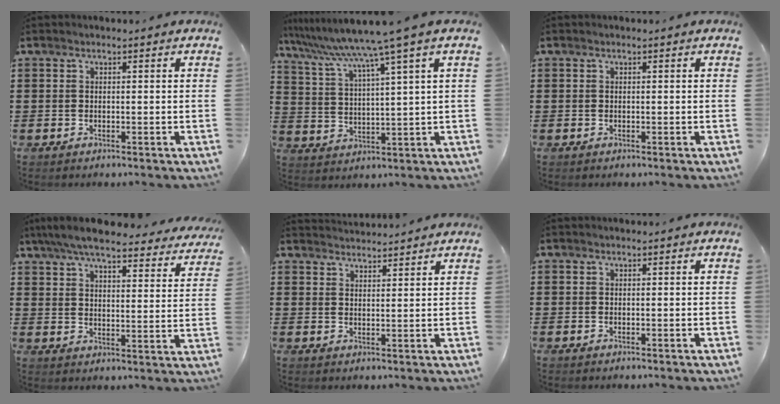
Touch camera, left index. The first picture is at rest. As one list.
[{"total": 8.0, "force": [6.3, -1.6, 4.6], "torque": [-0.115, -0.043, 0.099]}, {"total": 0.0}, {"total": 7.2, "force": [6.5, 0.7, 3.0], "torque": [-0.084, -0.032, 0.115]}, {"total": 2.6, "force": [2.5, -0.2, -0.2], "torque": [-0.004, -0.007, 0.049]}, {"total": 0.0}]